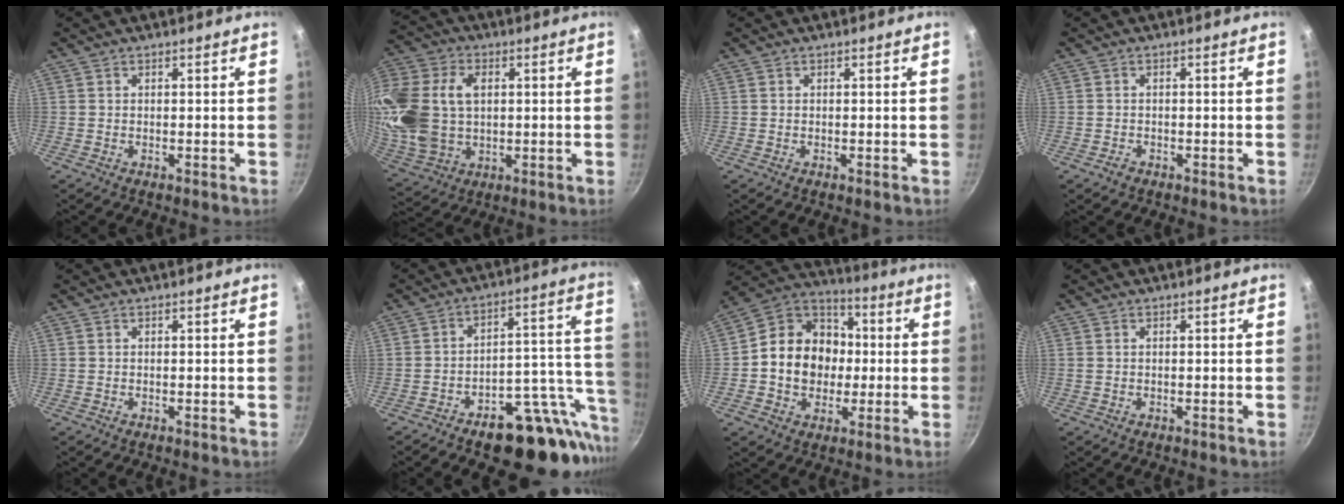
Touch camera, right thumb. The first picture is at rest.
{"total": 23.1, "force": [3.5, 16.7, 15.6], "torque": [-0.353, 0.020, 0.075]}
{"total": 0.0}
{"total": 1.3, "force": [-0.9, 0.8, 0.4], "torque": [-0.009, 0.006, -0.015]}
{"total": 0.0}
{"total": 19.8, "force": [-10.9, 9.7, 13.3], "torque": [-0.104, 0.069, -0.149]}
{"total": 16.3, "force": [-0.5, 13.7, 8.9], "torque": [-0.111, 0.030, -0.022]}
{"total": 0.0}